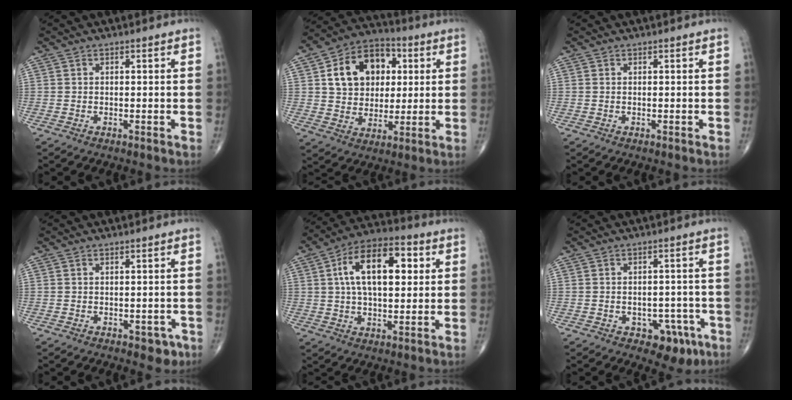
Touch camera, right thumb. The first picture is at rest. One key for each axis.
{"total": 15.5, "fx": 4.0, "fy": 11.6, "fz": 9.4, "tx": -0.116, "ty": 0.005, "tz": 0.064}
{"total": 0.0}
{"total": 2.9, "fx": -1.0, "fy": 1.8, "fz": 2.0, "tx": -0.005, "ty": 0.001, "tz": -0.009}
{"total": 16.1, "fx": 3.6, "fy": 8.4, "fz": 13.2, "tx": -0.201, "ty": 0.017, "tz": 0.055}
{"total": 7.2, "fx": -3.3, "fy": 4.8, "fz": 4.2, "tx": -0.024, "ty": 0.024, "tz": -0.035}